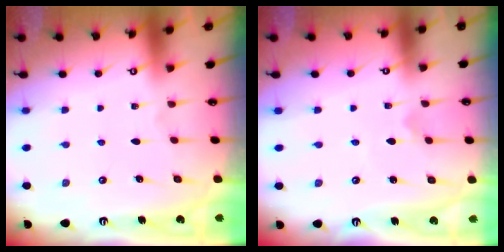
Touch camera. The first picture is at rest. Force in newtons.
{"total": 1.6, "press": 1.6, "slide": 0.0}